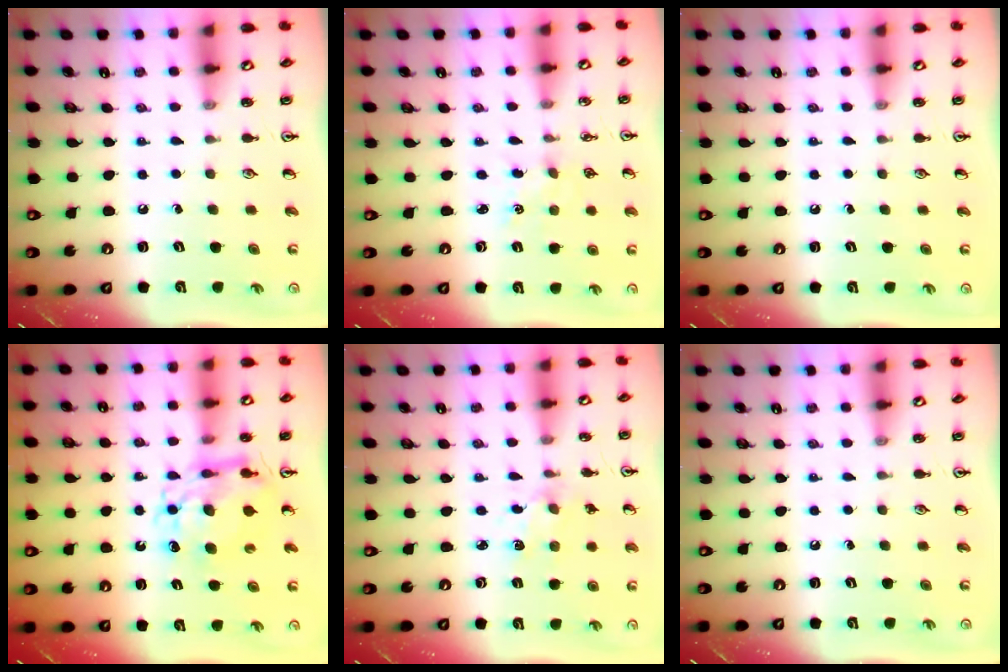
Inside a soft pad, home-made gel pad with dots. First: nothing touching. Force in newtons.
{"total": 2.6, "press": 2.6, "slide": 0.4}
{"total": 0.0}
{"total": 10.0, "press": 9.9, "slide": 0.9}
{"total": 2.4, "press": 2.3, "slide": 0.4}
{"total": 0.0}